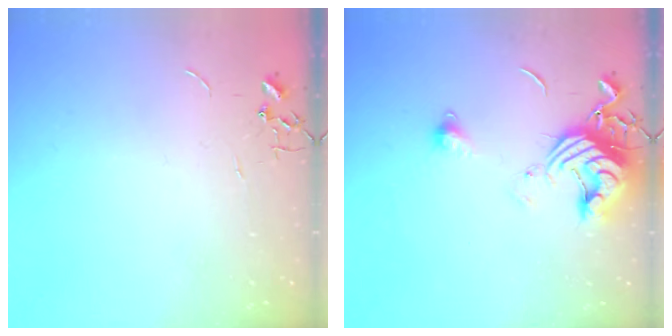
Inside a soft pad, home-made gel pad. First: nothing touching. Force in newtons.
{"total": 13.4, "press": 13.3, "slide": 1.4}